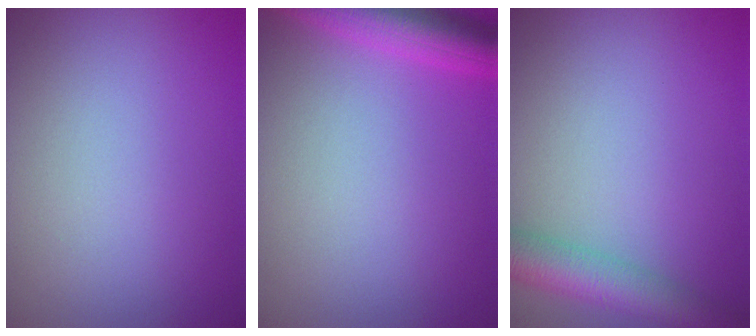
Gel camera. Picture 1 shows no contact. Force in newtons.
{"total": 5.2, "press": 5.2, "slide": 0.3}
{"total": 4.9, "press": 4.9, "slide": 0.2}